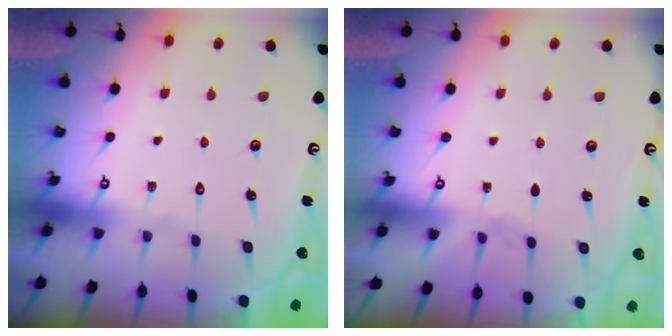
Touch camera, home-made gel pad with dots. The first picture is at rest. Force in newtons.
{"total": 2.9, "press": 2.9, "slide": 0.4}